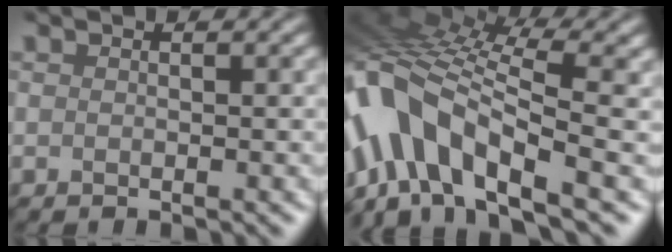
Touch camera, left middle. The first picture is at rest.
{"total": 10.8, "force": [-3.3, 5.1, 8.9], "torque": [-0.184, 0.017, -0.065]}